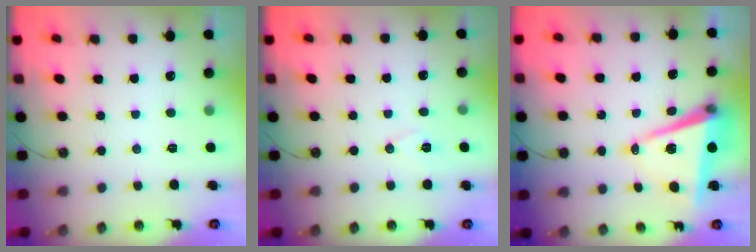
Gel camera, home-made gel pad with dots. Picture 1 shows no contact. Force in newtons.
{"total": 6.8, "press": 5.1, "slide": 4.5}
{"total": 9.4, "press": 8.5, "slide": 3.8}